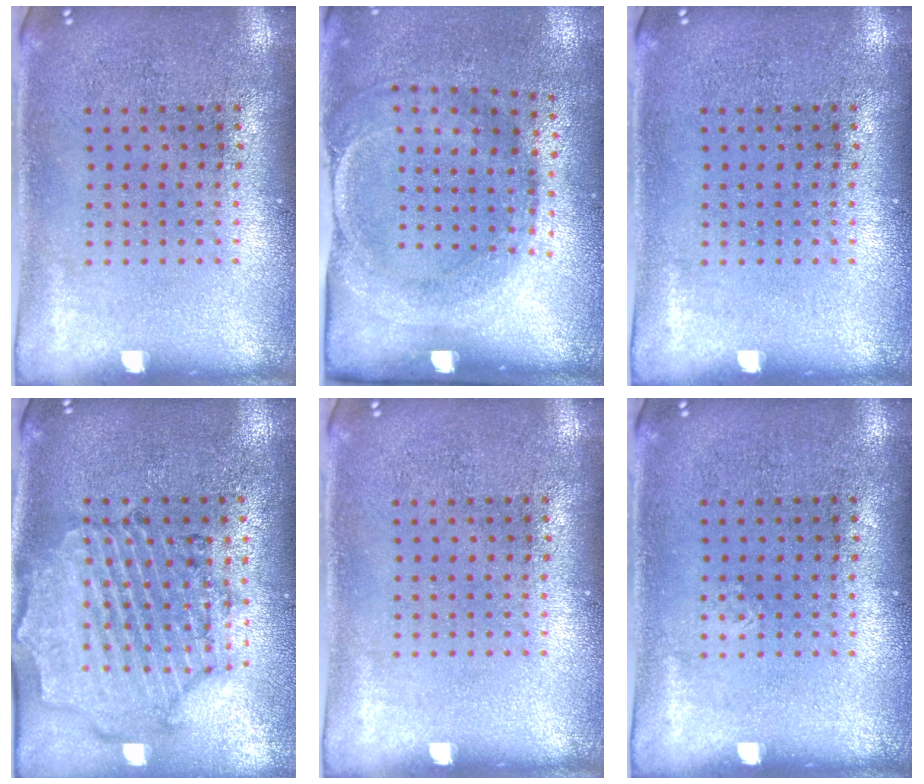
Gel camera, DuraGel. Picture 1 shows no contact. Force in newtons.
{"total": 1.8, "press": 1.2, "slide": 1.4}
{"total": 0.0}
{"total": 1.5, "press": 1.5, "slide": 0.3}
{"total": 0.0}
{"total": 0.0}